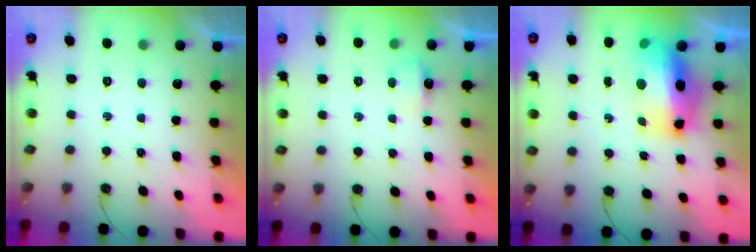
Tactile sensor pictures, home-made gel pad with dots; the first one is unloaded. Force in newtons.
{"total": 3.5, "press": 3.5, "slide": 0.6}
{"total": 14.4, "press": 14.3, "slide": 2.1}